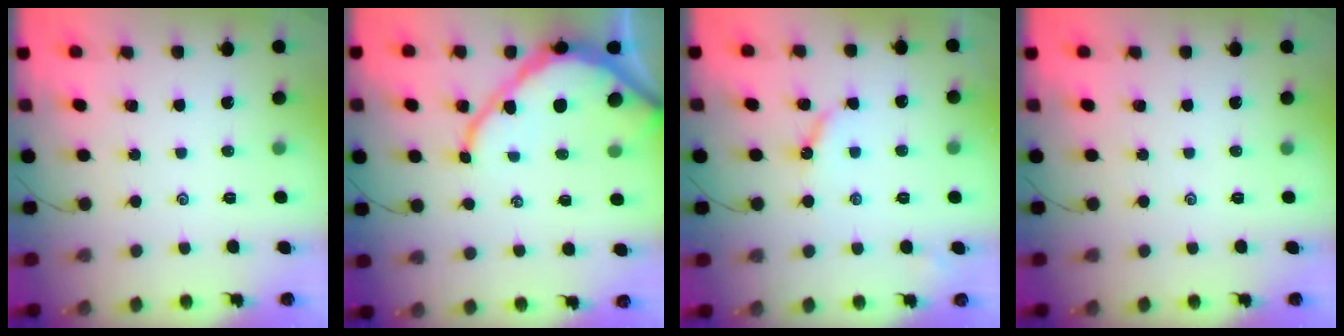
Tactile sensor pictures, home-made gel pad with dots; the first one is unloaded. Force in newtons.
{"total": 11.7, "press": 11.7, "slide": 1.0}
{"total": 5.1, "press": 5.1, "slide": 0.5}
{"total": 0.0}